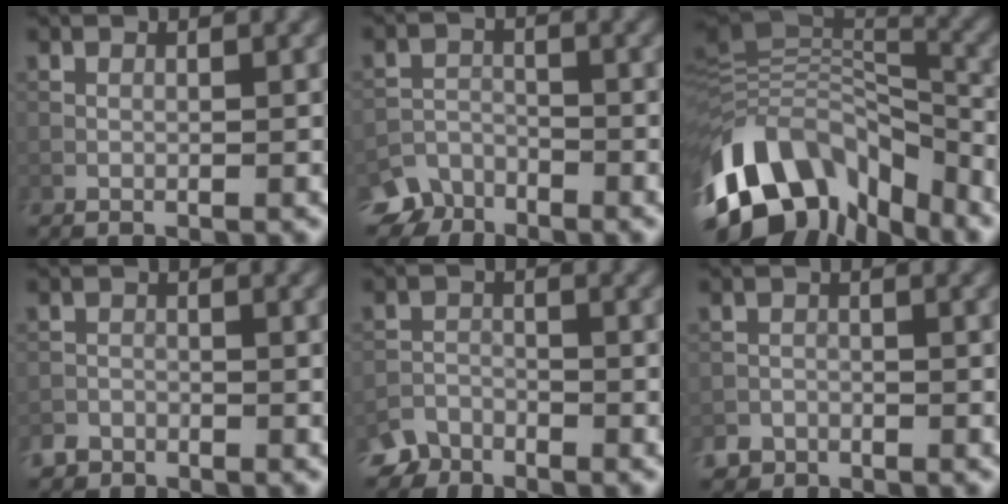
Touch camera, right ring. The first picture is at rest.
{"total": 4.1, "force": [-3.5, 2.1, 0.1], "torque": [0.011, -0.011, -0.062]}
{"total": 12.8, "force": [-6.6, 7.4, 8.1], "torque": [-0.164, 0.020, -0.117]}
{"total": 1.5, "force": [-1.2, 0.8, -0.1], "torque": [0.004, 0.005, -0.024]}
{"total": 3.5, "force": [-3.1, 1.5, 0.1], "torque": [0.003, -0.007, -0.058]}
{"total": 2.3, "force": [-1.9, 1.3, -0.1], "torque": [0.011, 0.006, -0.029]}